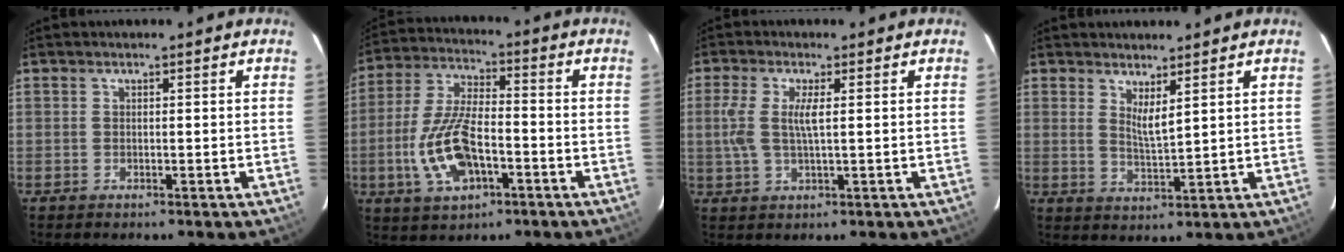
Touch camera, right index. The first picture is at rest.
{"total": 13.7, "force": [-4.3, 6.1, 11.5], "torque": [-0.247, -0.001, -0.076]}
{"total": 5.7, "force": [0.7, 1.3, 5.4], "torque": [-0.120, 0.002, 0.012]}
{"total": 3.8, "force": [2.5, 0.4, 2.9], "torque": [-0.051, -0.011, 0.041]}